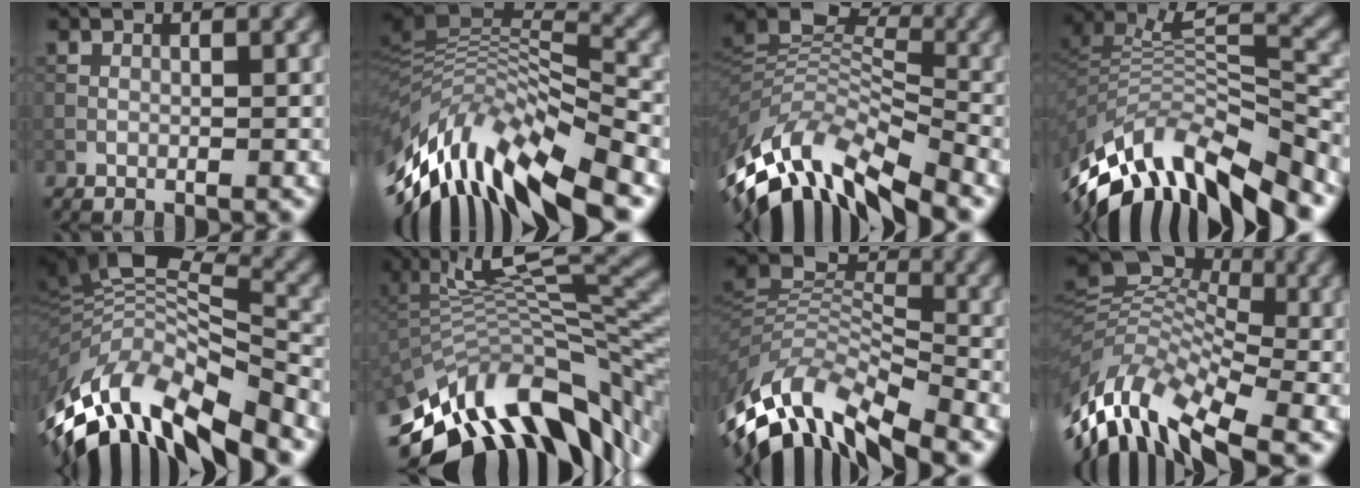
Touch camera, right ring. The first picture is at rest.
{"total": 13.1, "force": [-5.1, 4.3, 11.2], "torque": [-0.216, 0.020, -0.080]}
{"total": 11.2, "force": [-6.4, 4.5, 8.0], "torque": [-0.167, 0.014, -0.121]}
{"total": 11.4, "force": [-7.7, 4.2, 7.3], "torque": [-0.152, 0.026, -0.133]}
{"total": 13.1, "force": [-6.2, 5.0, 10.4], "torque": [-0.213, 0.017, -0.109]}
{"total": 14.0, "force": [-5.0, 5.3, 12.0], "torque": [-0.220, 0.020, -0.084]}
{"total": 10.4, "force": [-6.6, 4.4, 6.8], "torque": [-0.139, 0.006, -0.129]}
{"total": 12.1, "force": [-4.3, 6.6, 9.1], "torque": [-0.192, 0.013, -0.094]}